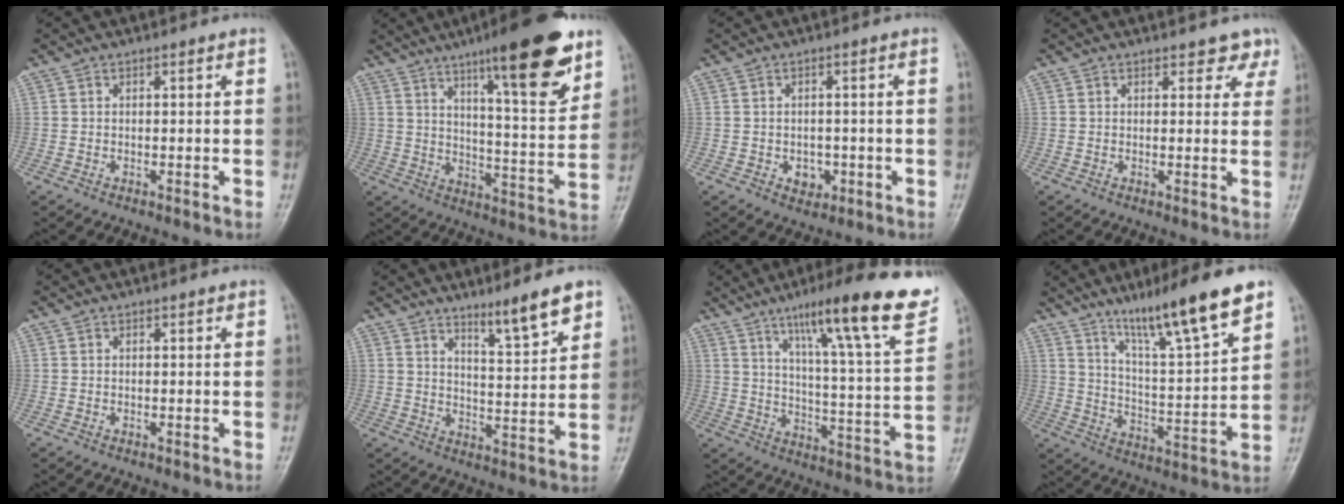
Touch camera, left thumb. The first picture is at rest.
{"total": 18.9, "force": [11.5, 3.8, 14.6], "torque": [-0.186, -0.060, 0.175]}
{"total": 3.3, "force": [-0.9, 2.6, 1.7], "torque": [-0.008, 0.004, -0.006]}
{"total": 3.2, "force": [2.6, 1.8, 0.7], "torque": [0.021, -0.014, 0.018]}
{"total": 0.0}
{"total": 8.2, "force": [6.0, 0.8, 5.6], "torque": [-0.083, -0.050, 0.099]}
{"total": 22.9, "force": [13.9, 2.8, 18.0], "torque": [-0.240, -0.048, 0.203]}
{"total": 16.5, "force": [11.3, 1.5, 11.9], "torque": [-0.183, -0.063, 0.191]}